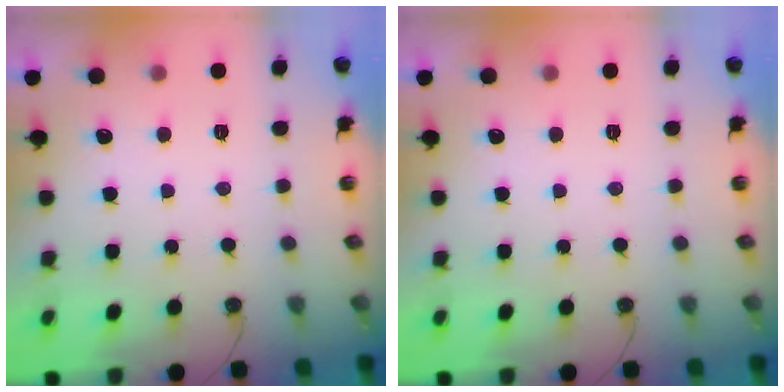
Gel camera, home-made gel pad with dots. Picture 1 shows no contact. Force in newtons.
{"total": 0.0}